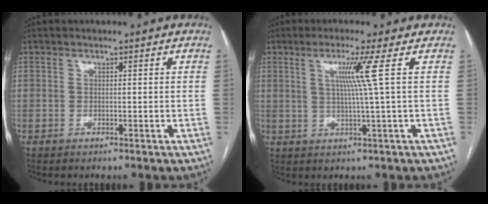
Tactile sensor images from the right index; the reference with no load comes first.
{"total": 5.4, "force": [1.4, -2.0, 4.9], "torque": [-0.095, -0.004, 0.029]}